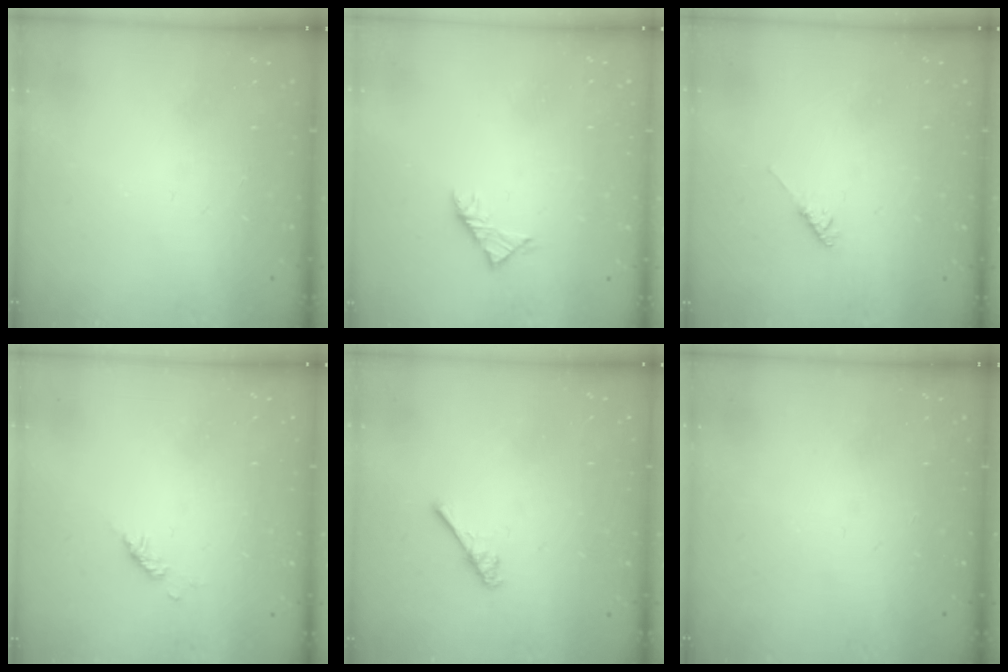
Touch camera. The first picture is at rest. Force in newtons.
{"total": 2.9, "press": 2.8, "slide": 0.8}
{"total": 3.5, "press": 3.5, "slide": 0.7}
{"total": 2.9, "press": 2.9, "slide": 0.6}
{"total": 3.2, "press": 3.1, "slide": 0.5}
{"total": 0.0}